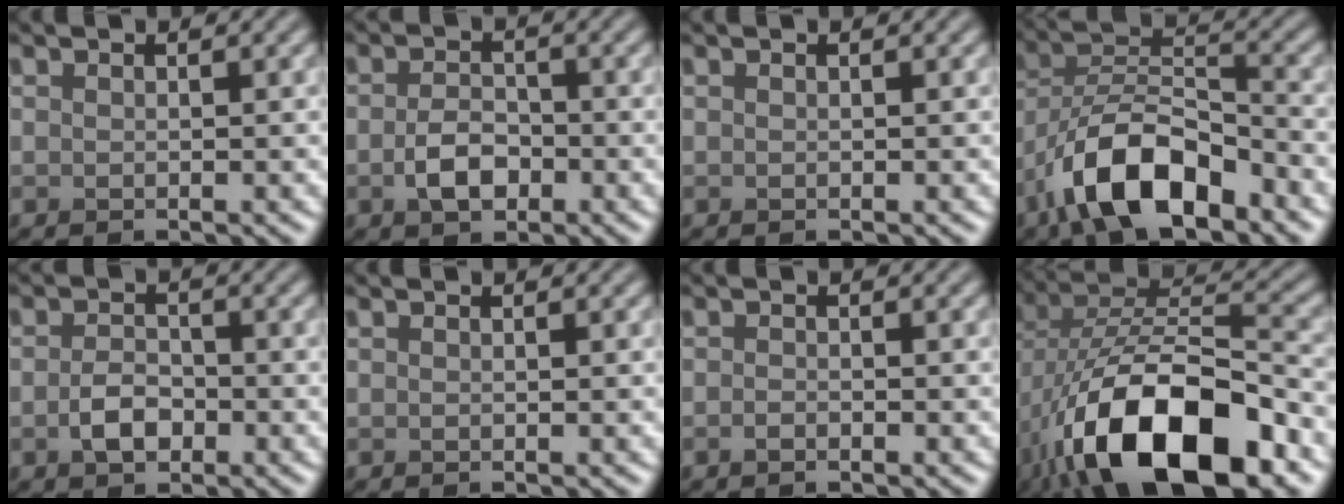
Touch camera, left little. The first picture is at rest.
{"total": 3.1, "force": [-1.2, 1.9, 2.1], "torque": [-0.040, -0.002, -0.027]}
{"total": 0.0}
{"total": 9.1, "force": [-5.7, 3.4, 6.2], "torque": [-0.105, 0.013, -0.112]}
{"total": 2.7, "force": [-1.1, 1.7, 1.8], "torque": [-0.033, -0.001, -0.027]}
{"total": 0.0}
{"total": 0.8, "force": [-0.6, 0.3, 0.4], "torque": [-0.007, 0.000, -0.017]}
{"total": 15.5, "force": [-7.9, 6.6, 11.6], "torque": [-0.205, -0.008, -0.142]}